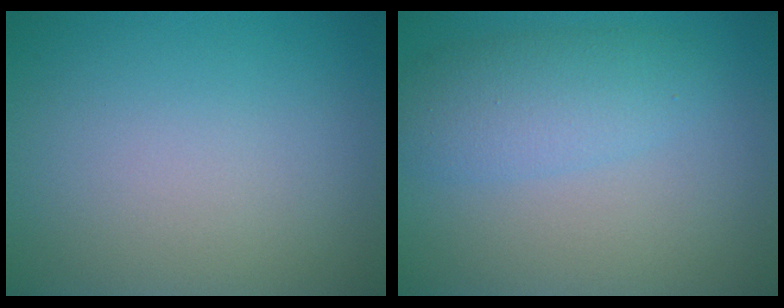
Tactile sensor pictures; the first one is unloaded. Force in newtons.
{"total": 4.0, "press": 4.0, "slide": 0.1}